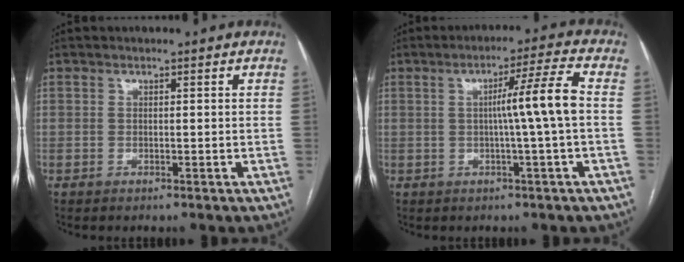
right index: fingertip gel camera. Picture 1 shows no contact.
{"total": 7.2, "force": [-0.1, -1.6, 7.0], "torque": [-0.110, 0.010, 0.002]}